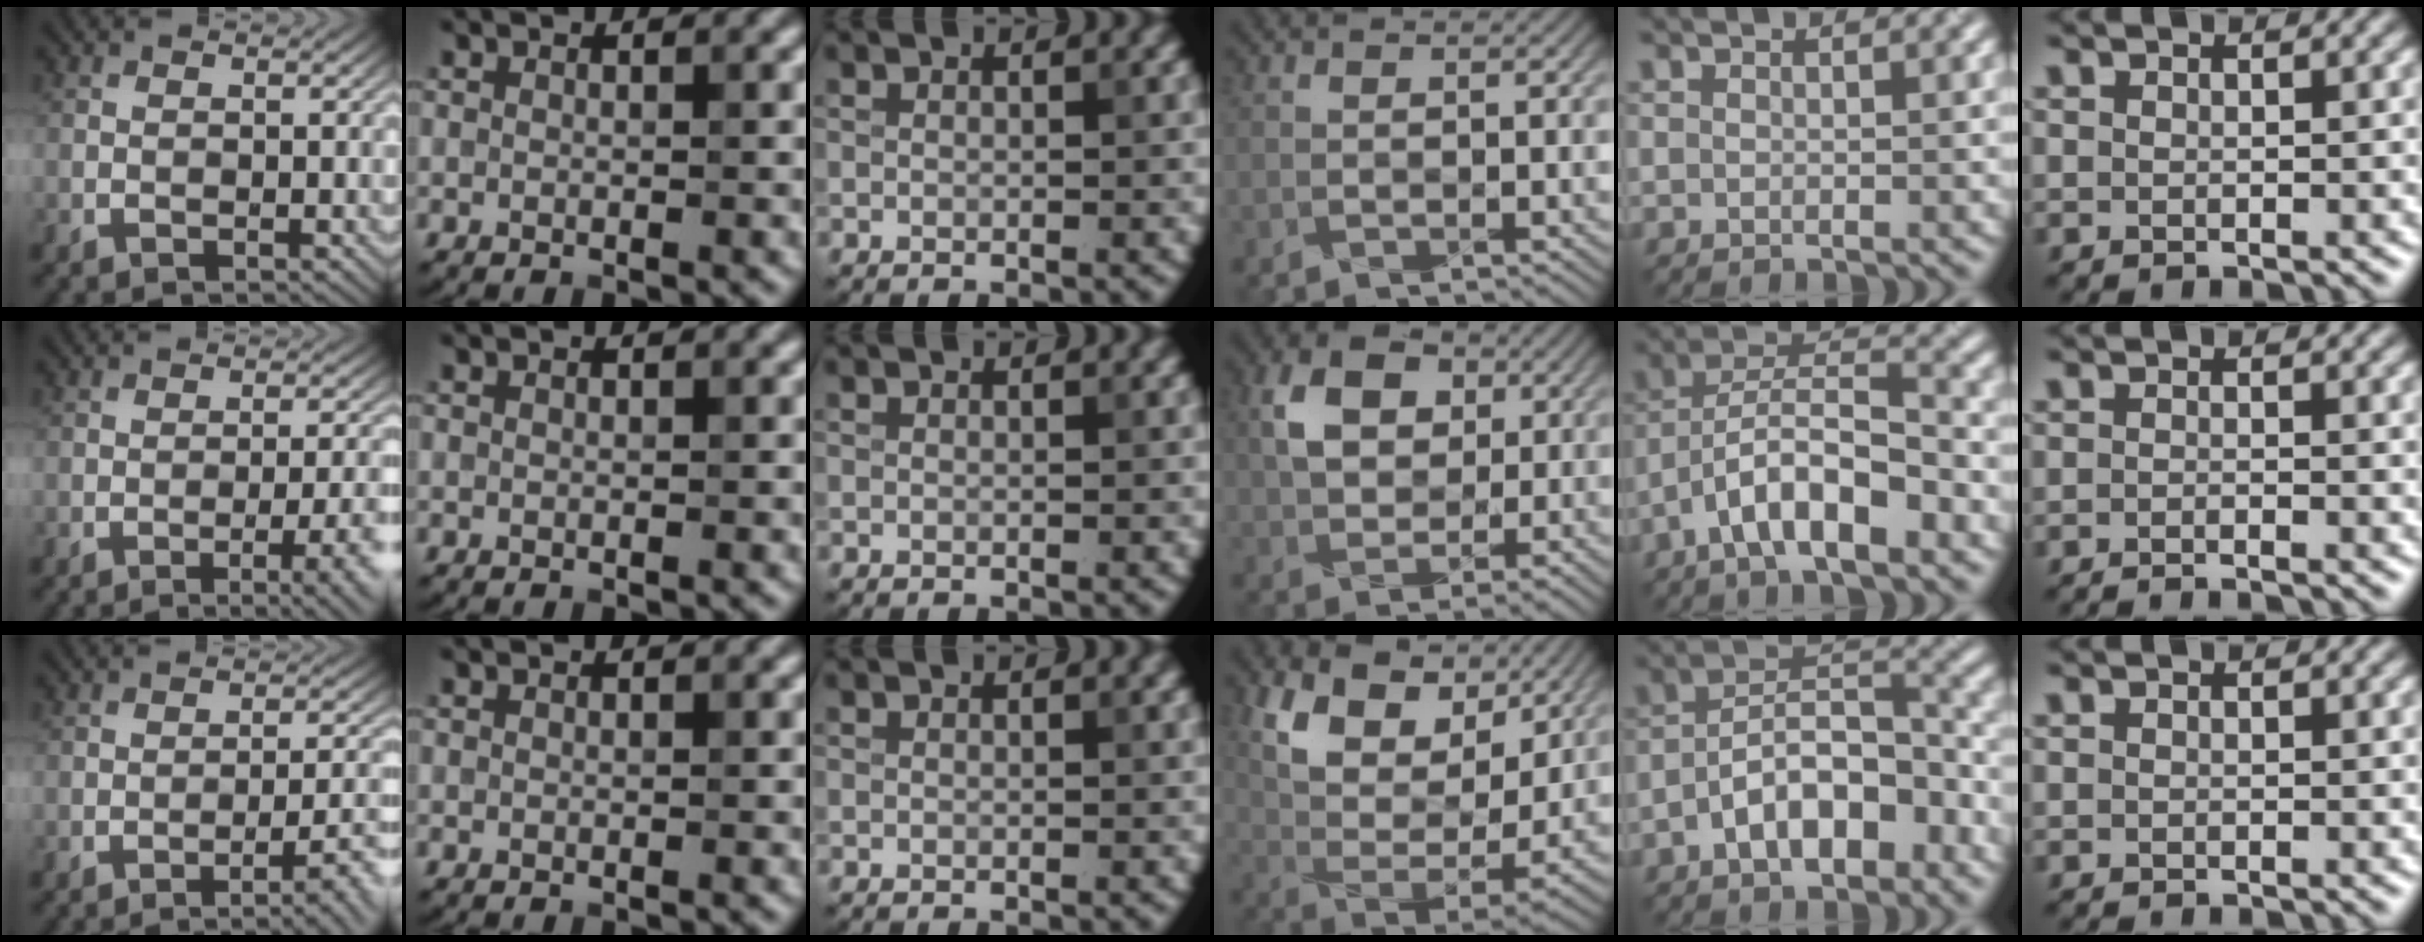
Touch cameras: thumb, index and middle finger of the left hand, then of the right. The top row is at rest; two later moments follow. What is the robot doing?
{"motion": "wrap", "object": "scarf"}